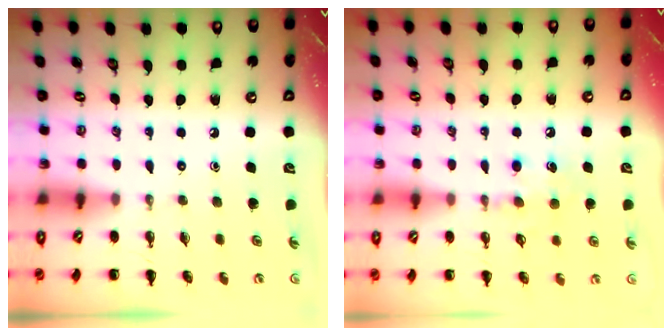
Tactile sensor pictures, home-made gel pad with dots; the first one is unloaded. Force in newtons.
{"total": 9.1, "press": 8.9, "slide": 2.0}